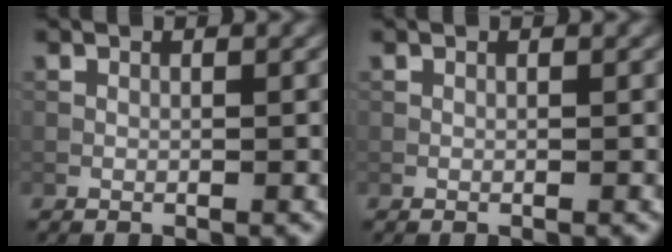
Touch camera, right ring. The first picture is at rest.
{"total": 0.0}